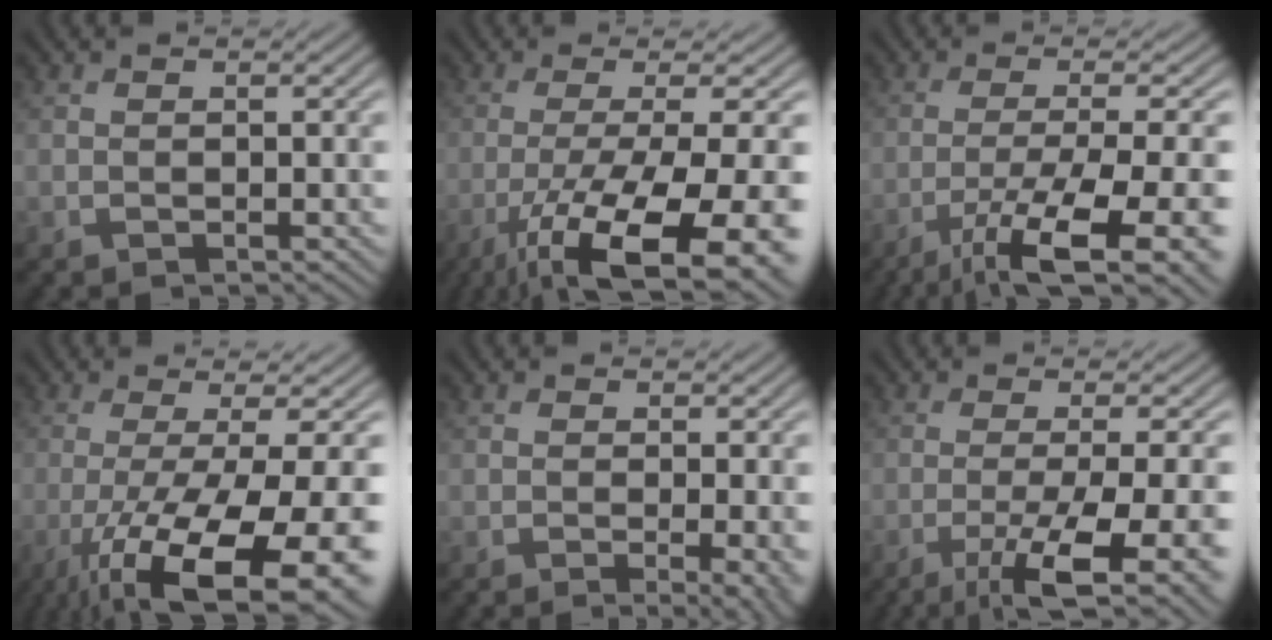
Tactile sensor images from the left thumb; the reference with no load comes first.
{"total": 16.0, "force": [-7.0, 4.1, 13.7], "torque": [-0.212, -0.021, -0.103]}
{"total": 13.3, "force": [-7.0, 3.0, 10.9], "torque": [-0.181, -0.012, -0.100]}
{"total": 17.0, "force": [-6.2, 4.5, 15.2], "torque": [-0.231, -0.025, -0.092]}
{"total": 3.7, "force": [-0.4, 0.8, 3.5], "torque": [-0.052, -0.007, -0.008]}
{"total": 10.9, "force": [-4.3, 2.4, 9.7], "torque": [-0.138, -0.011, -0.058]}